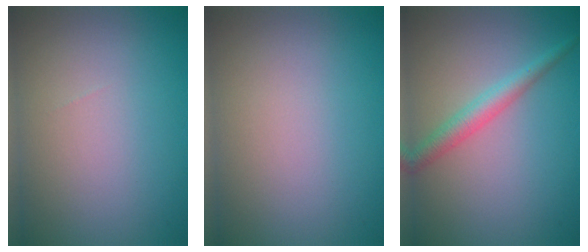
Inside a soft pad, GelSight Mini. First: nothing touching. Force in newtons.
{"total": 0.0}
{"total": 2.6, "press": 2.5, "slide": 0.1}